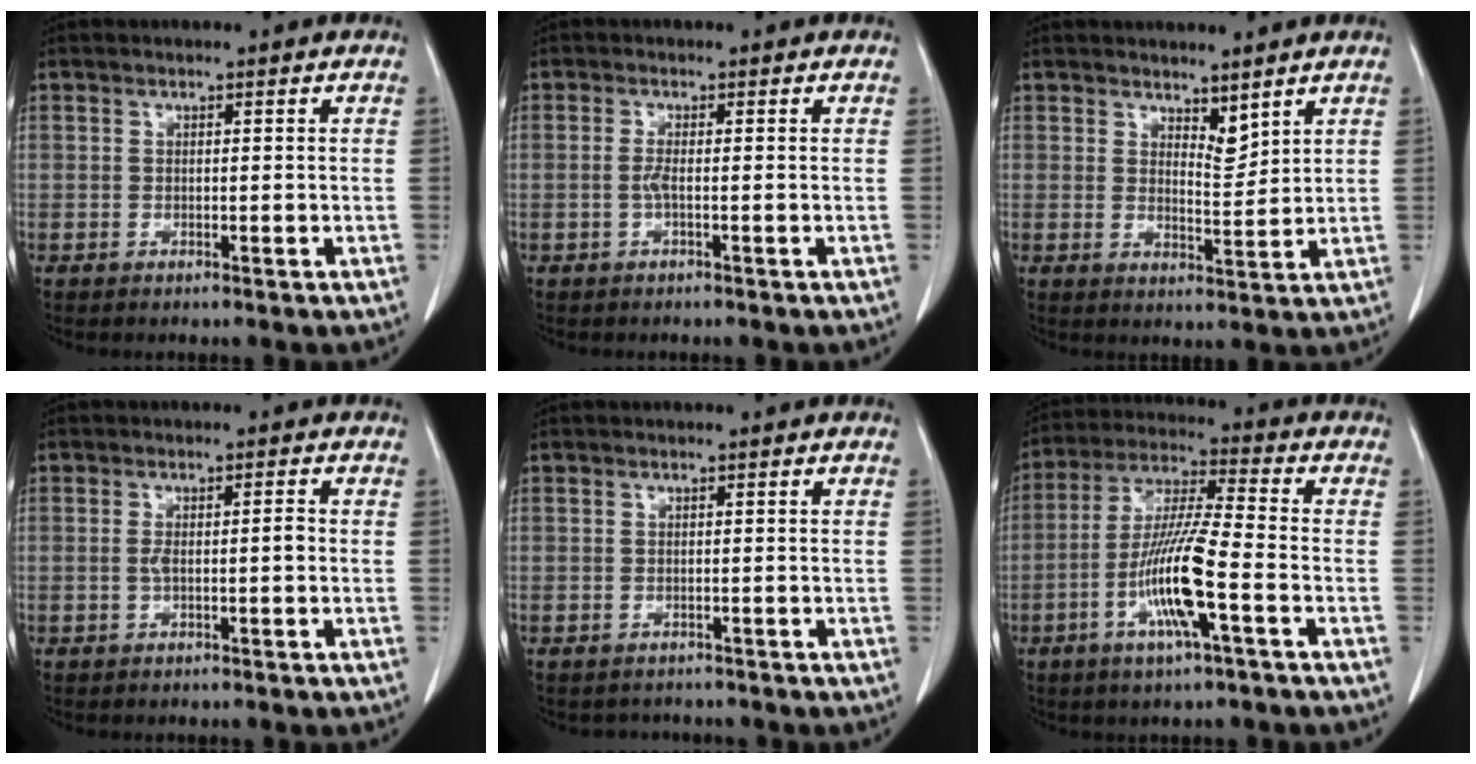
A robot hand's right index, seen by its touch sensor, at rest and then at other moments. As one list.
[{"total": 1.3, "force": [-0.3, 0.0, 1.3], "torque": [-0.026, 0.001, -0.006]}, {"total": 3.5, "force": [2.8, 1.1, 1.8], "torque": [-0.030, -0.012, 0.053]}, {"total": 2.5, "force": [-0.3, 0.4, 2.5], "torque": [-0.045, 0.006, -0.002]}, {"total": 1.9, "force": [-1.6, 1.0, -0.3], "torque": [-0.004, 0.000, -0.026]}, {"total": 12.2, "force": [-4.1, 0.5, 11.4], "torque": [-0.229, -0.004, -0.080]}]